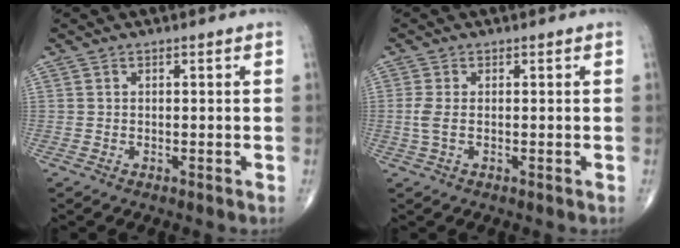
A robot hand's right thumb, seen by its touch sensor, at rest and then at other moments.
{"total": 2.4, "force": [-0.1, 0.8, 2.3], "torque": [-0.068, -0.004, -0.003]}